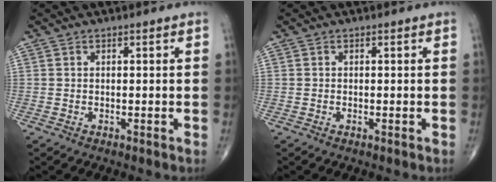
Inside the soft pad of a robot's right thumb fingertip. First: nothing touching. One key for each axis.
{"total": 0.0}